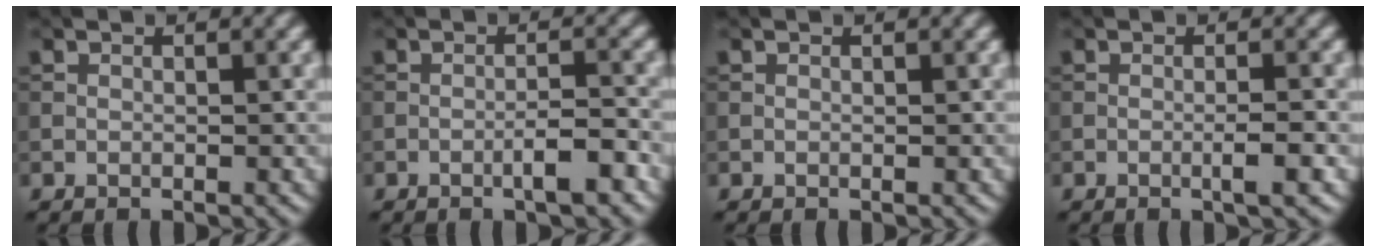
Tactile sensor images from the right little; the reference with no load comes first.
{"total": 2.7, "force": [-1.3, 0.4, 2.3], "torque": [-0.036, 0.009, -0.026]}
{"total": 0.0}
{"total": 1.9, "force": [-0.6, 0.2, 1.8], "torque": [-0.026, 0.003, -0.013]}